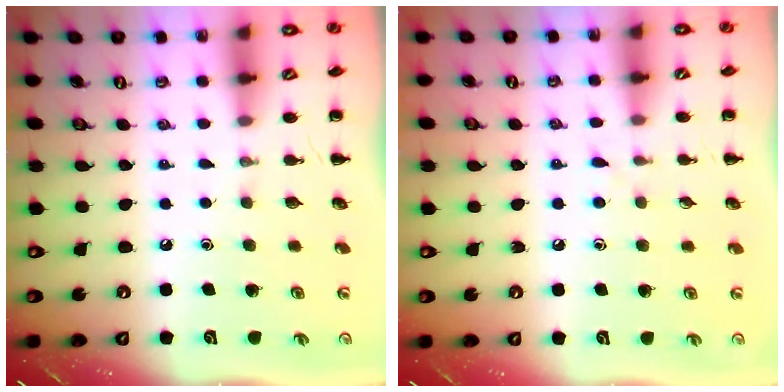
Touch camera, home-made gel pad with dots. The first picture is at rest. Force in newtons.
{"total": 3.9, "press": 3.5, "slide": 1.7}